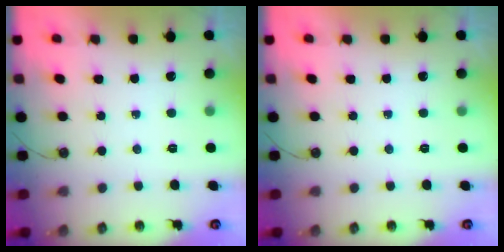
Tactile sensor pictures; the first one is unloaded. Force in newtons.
{"total": 0.0}